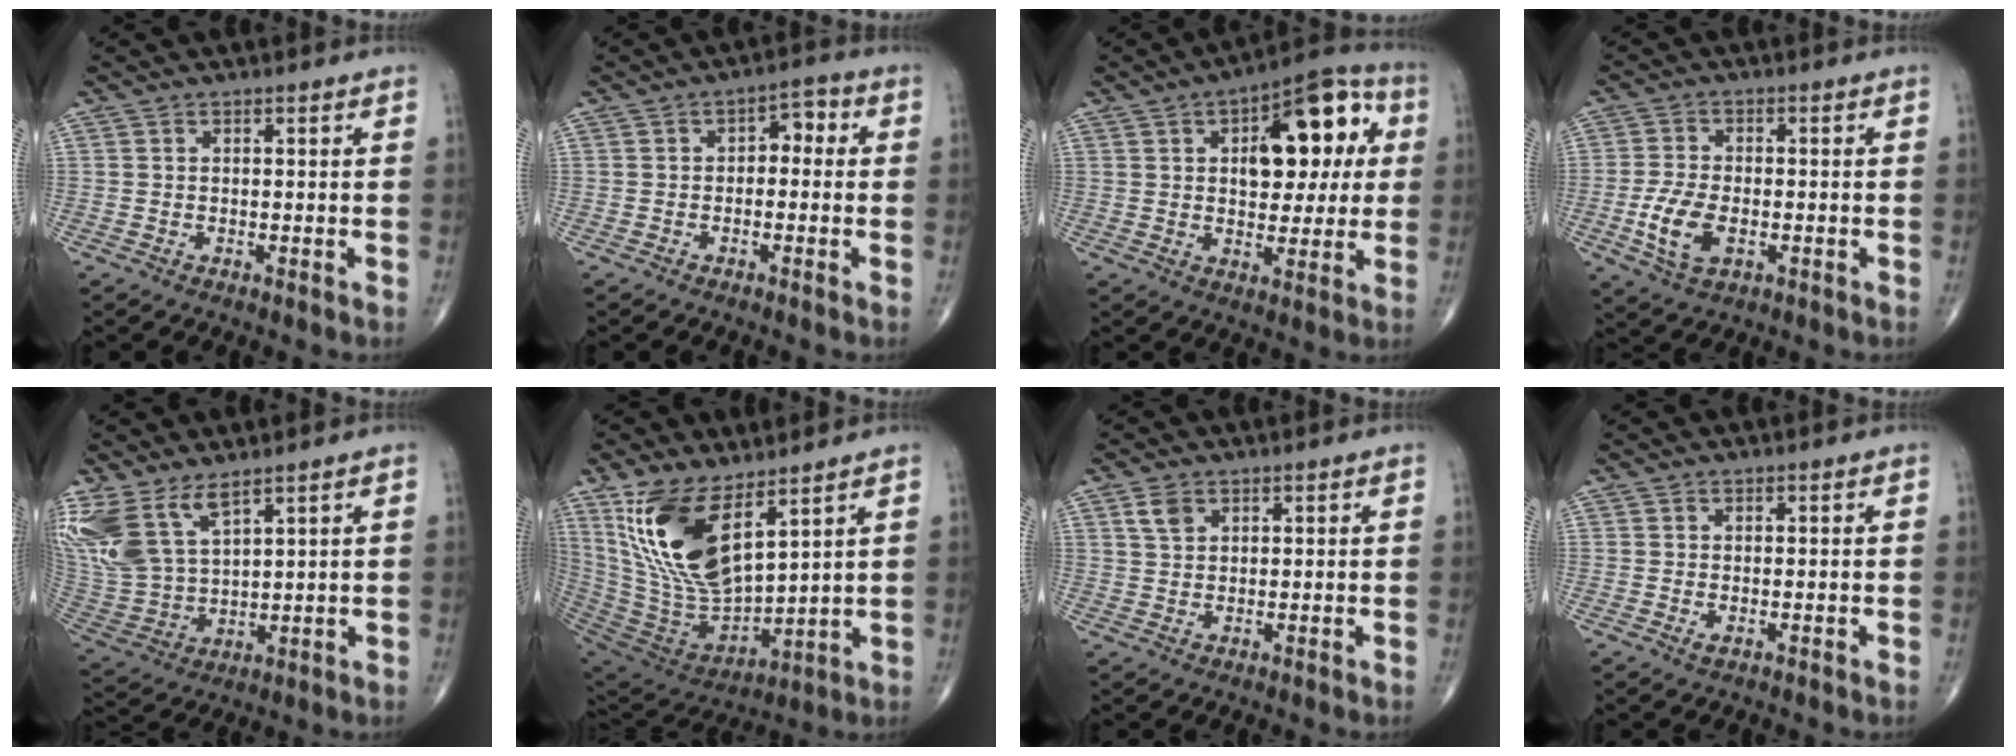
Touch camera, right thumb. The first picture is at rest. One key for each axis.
{"total": 4.1, "fx": 0.0, "fy": 2.6, "fz": 3.1, "tx": -0.024, "ty": 0.019, "tz": -0.012}
{"total": 17.3, "fx": 4.2, "fy": 8.9, "fz": 14.3, "tx": -0.151, "ty": 0.018, "tz": 0.057}
{"total": 7.8, "fx": -2.1, "fy": 4.2, "fz": 6.1, "tx": -0.126, "ty": 0.000, "tz": -0.038}
{"total": 15.2, "fx": 9.3, "fy": 7.2, "fz": 9.6, "tx": -0.216, "ty": -0.034, "tz": 0.203}
{"total": 19.3, "fx": 9.6, "fy": 8.1, "fz": 14.7, "tx": -0.280, "ty": -0.056, "tz": 0.207}
{"total": 3.2, "fx": 1.6, "fy": 2.1, "fz": 1.8, "tx": -0.028, "ty": -0.002, "tz": 0.035}
{"total": 0.9, "fx": -0.2, "fy": 0.4, "fz": 0.8, "tx": -0.012, "ty": -0.002, "tz": -0.003}